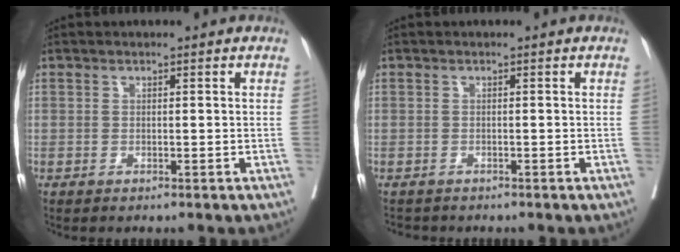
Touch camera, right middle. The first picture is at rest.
{"total": 1.9, "force": [-1.8, 0.8, 0.2], "torque": [-0.007, -0.004, -0.027]}